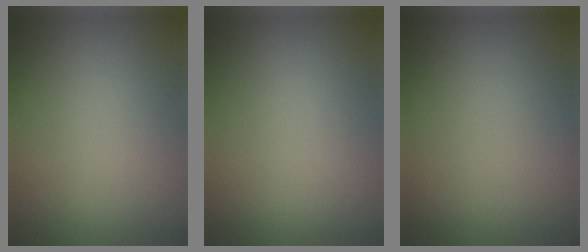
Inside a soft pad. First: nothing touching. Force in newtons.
{"total": 0.0}
{"total": 0.0}